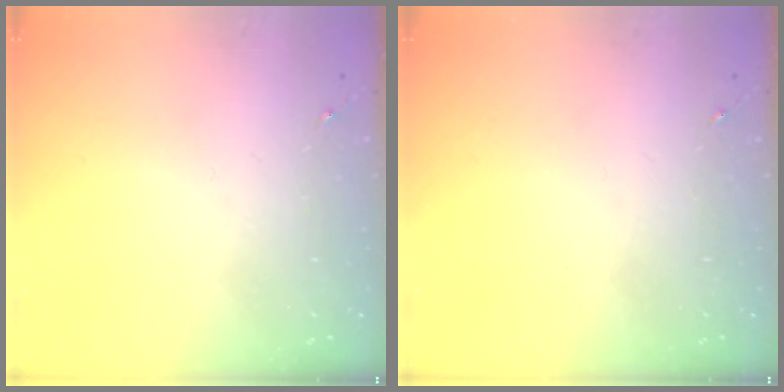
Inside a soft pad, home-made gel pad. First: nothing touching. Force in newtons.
{"total": 0.0}